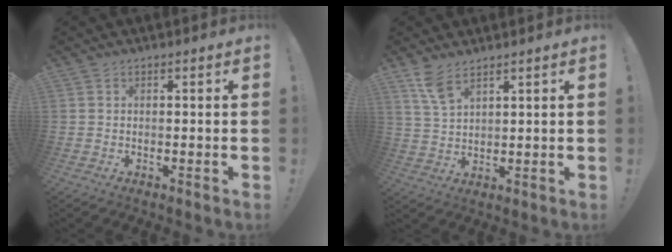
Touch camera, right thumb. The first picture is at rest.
{"total": 6.3, "force": [4.5, 2.0, 3.9], "torque": [-0.069, -0.024, 0.084]}